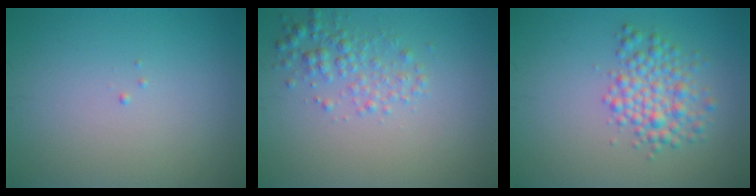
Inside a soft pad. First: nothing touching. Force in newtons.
{"total": 2.5, "press": 2.5, "slide": 0.1}
{"total": 3.8, "press": 3.8, "slide": 0.0}